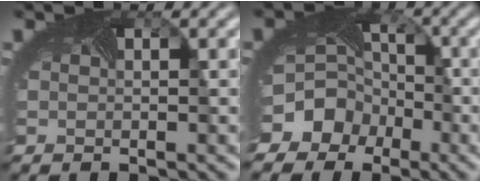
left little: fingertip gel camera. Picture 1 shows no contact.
{"total": 10.3, "force": [-4.9, 8.5, 3.1], "torque": [-0.067, -0.028, -0.086]}